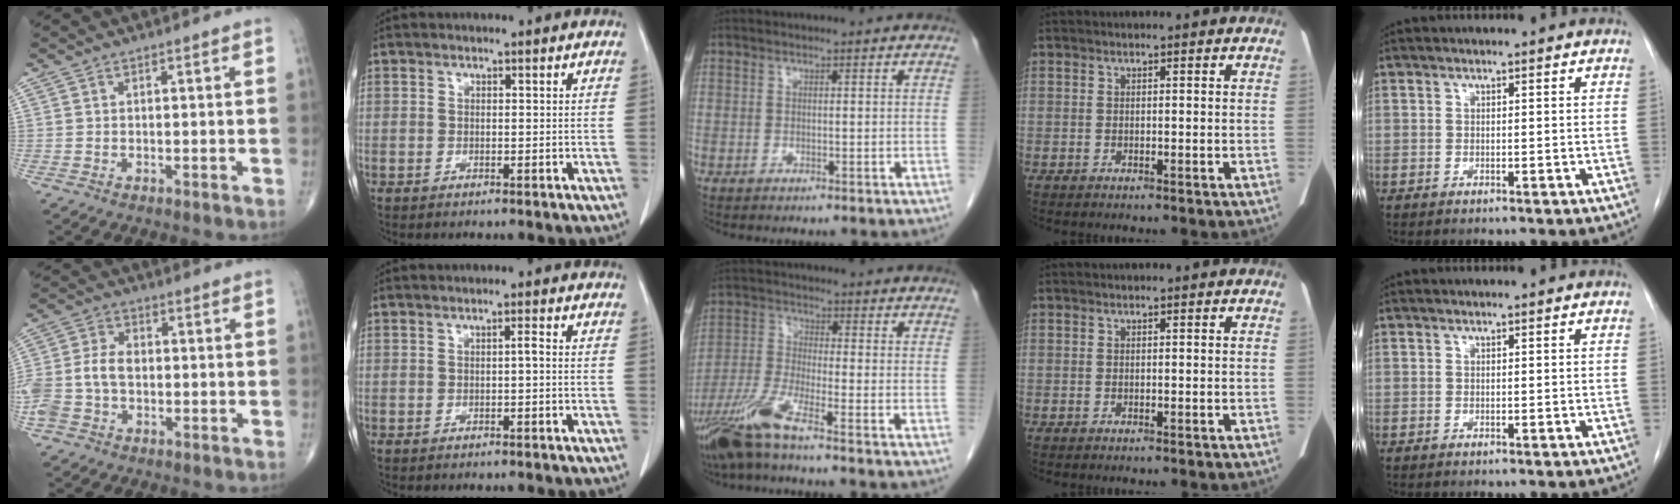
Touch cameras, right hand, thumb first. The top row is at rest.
{"thumb": {"total": 9.0, "force": [-1.2, 6.2, 6.4], "torque": [-0.141, 0.026, -0.026]}, "index": {"total": 0.9, "force": [-0.2, 0.0, 0.8], "torque": [-0.013, 0.001, -0.003]}, "middle": {"total": 8.2, "force": [-5.9, -0.5, 5.6], "torque": [-0.124, -0.030, -0.121]}}